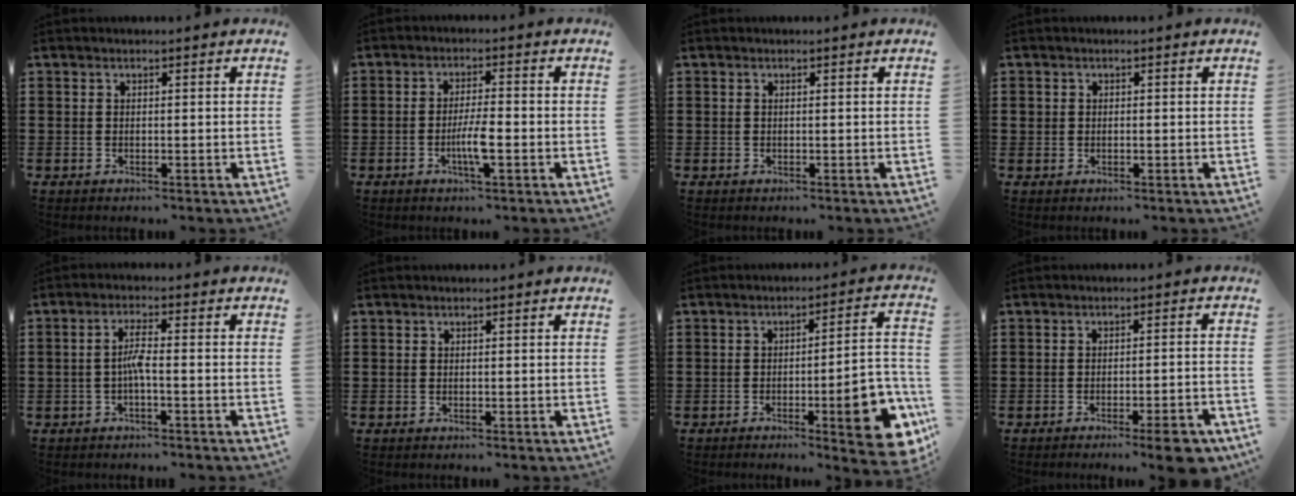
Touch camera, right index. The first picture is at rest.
{"total": 4.5, "force": [-1.5, 0.7, 4.2], "torque": [-0.077, -0.001, -0.029]}
{"total": 0.0}
{"total": 0.6, "force": [0.0, 0.6, 0.2], "torque": [-0.006, 0.004, 0.000]}
{"total": 3.2, "force": [-0.9, 0.3, 3.0], "torque": [-0.066, -0.002, -0.021]}
{"total": 0.0}
{"total": 11.3, "force": [-4.6, 2.6, 10.0], "torque": [-0.132, -0.005, -0.076]}
{"total": 4.8, "force": [-3.5, 0.0, 3.3], "torque": [-0.051, -0.010, -0.059]}